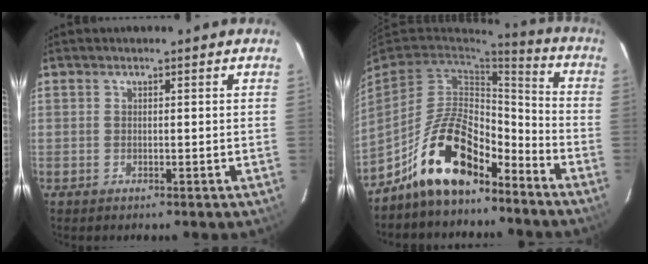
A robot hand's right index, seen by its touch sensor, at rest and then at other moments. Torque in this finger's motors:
{"motor_torque": [1.10, -1.04, 1.05, 0.21]}